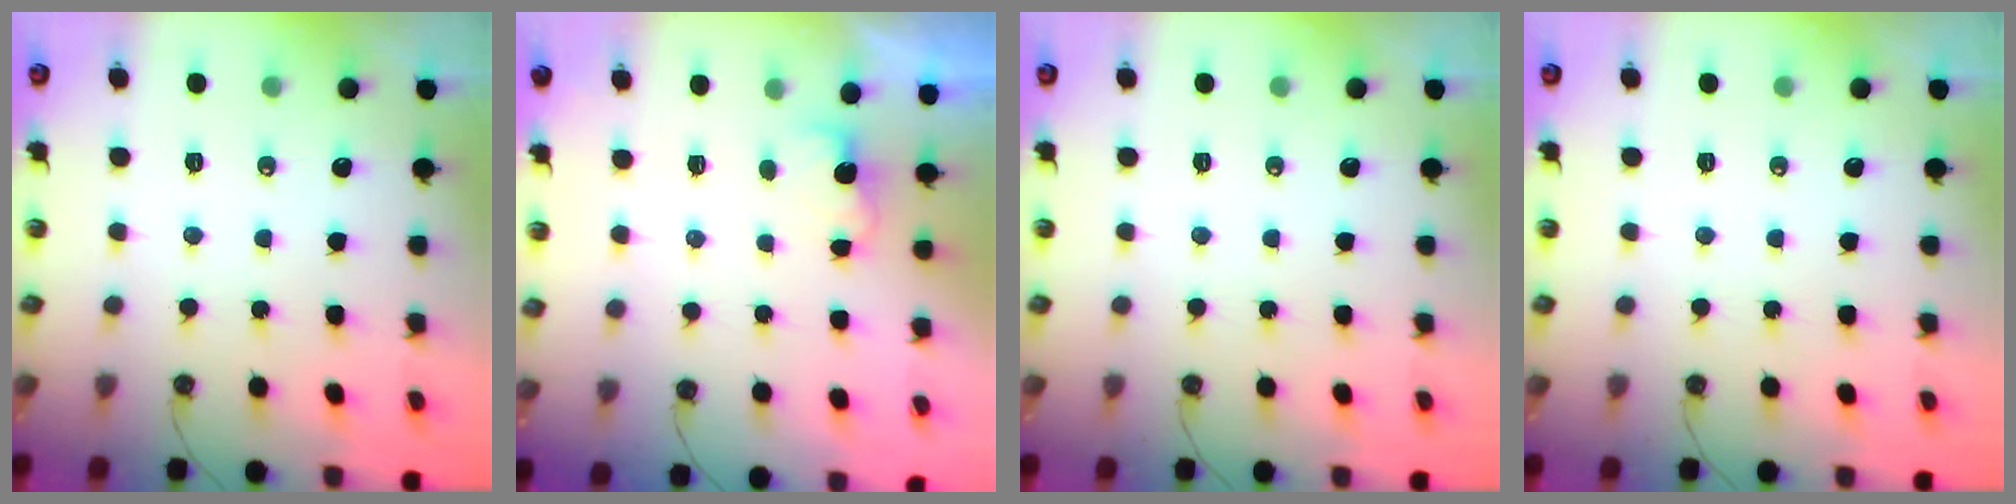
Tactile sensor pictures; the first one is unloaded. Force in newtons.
{"total": 1.8, "press": 1.6, "slide": 0.8}
{"total": 0.0}
{"total": 0.0}